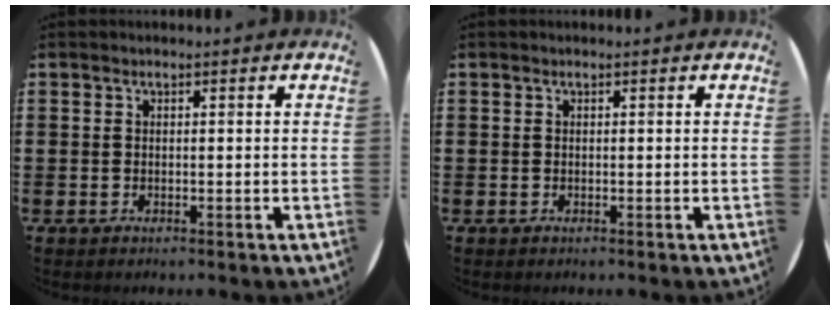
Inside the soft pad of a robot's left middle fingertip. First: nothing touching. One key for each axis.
{"total": 0.0}